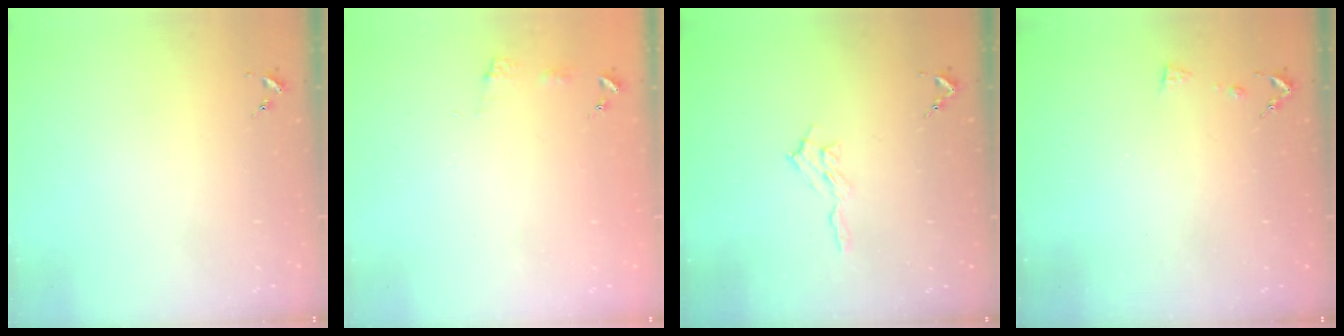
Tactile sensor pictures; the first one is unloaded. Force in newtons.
{"total": 5.1, "press": 5.0, "slide": 0.7}
{"total": 6.5, "press": 6.5, "slide": 0.8}
{"total": 5.4, "press": 5.4, "slide": 0.8}